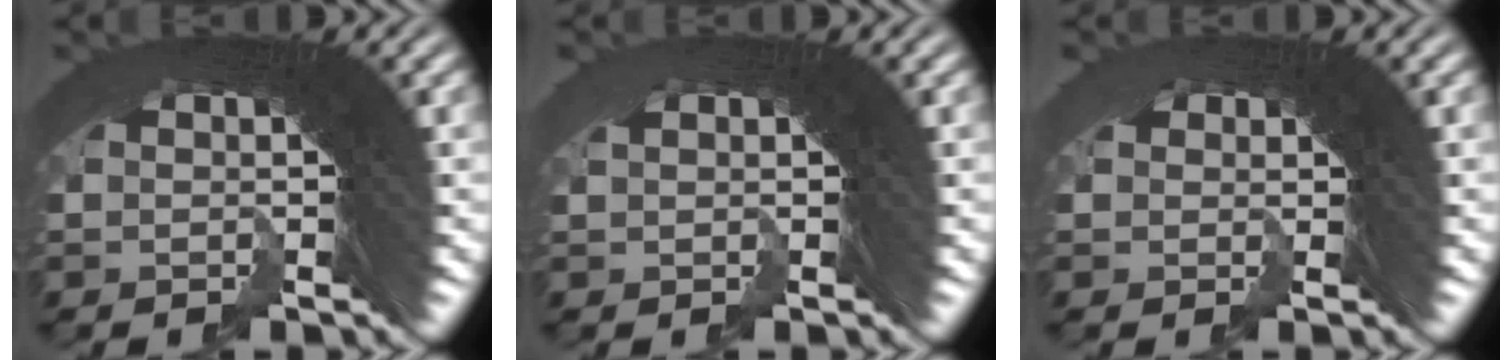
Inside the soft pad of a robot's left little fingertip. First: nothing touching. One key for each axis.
{"total": 0.7, "fx": 0.4, "fy": -0.5, "fz": -0.2, "tx": 0.016, "ty": 0.007, "tz": 0.006}
{"total": 0.8, "fx": -0.3, "fy": 0.7, "fz": -0.2, "tx": 0.006, "ty": -0.014, "tz": 0.002}